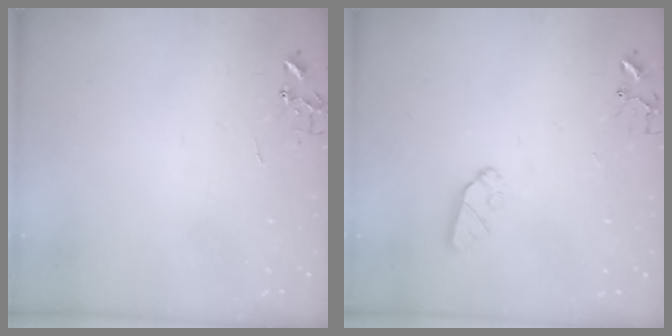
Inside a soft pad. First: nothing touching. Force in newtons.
{"total": 7.3, "press": 7.2, "slide": 0.5}